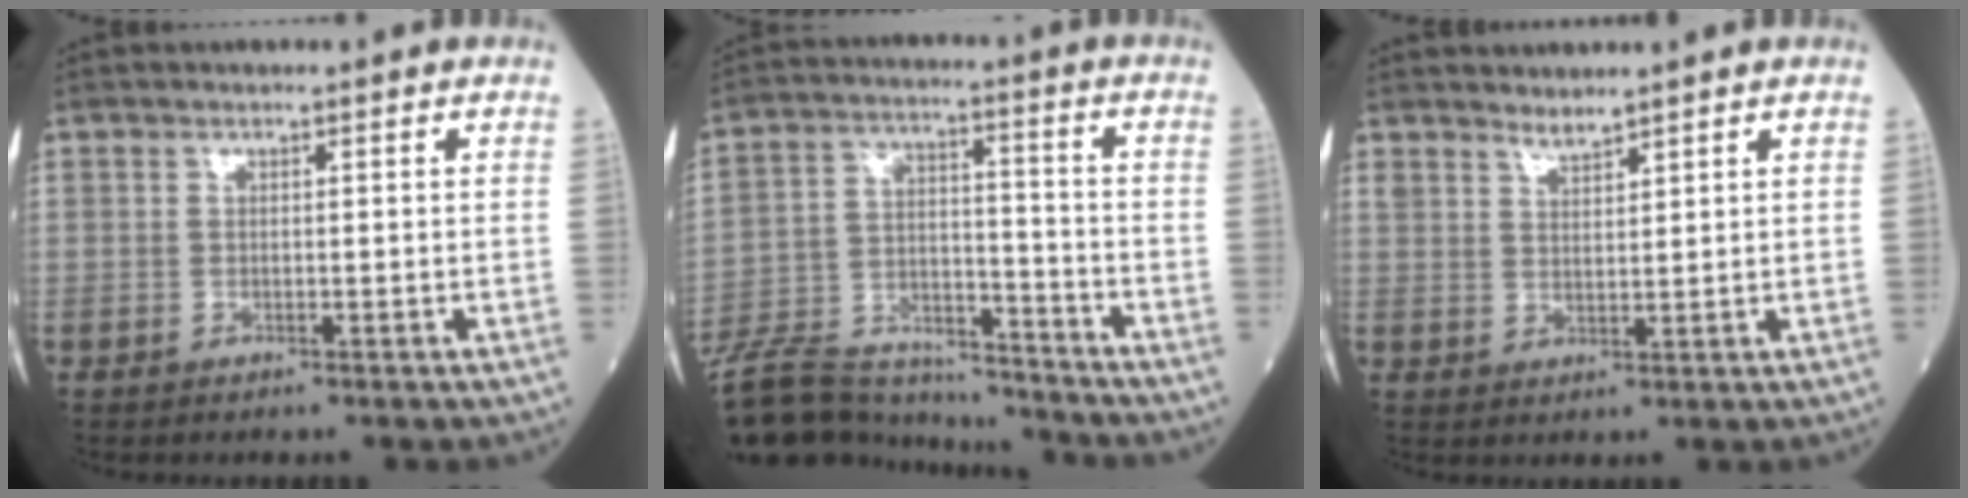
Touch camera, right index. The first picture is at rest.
{"total": 23.3, "force": [-21.0, 6.0, 8.1], "torque": [-0.205, -0.011, -0.342]}
{"total": 2.9, "force": [2.7, 0.7, 0.8], "torque": [-0.021, 0.006, 0.057]}